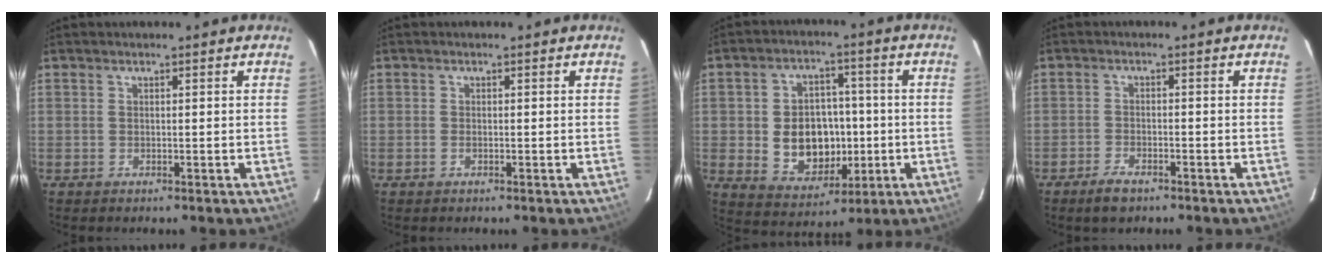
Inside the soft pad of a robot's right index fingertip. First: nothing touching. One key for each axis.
{"total": 0.7, "fx": -0.3, "fy": 0.3, "fz": 0.6, "tx": -0.012, "ty": 0.000, "tz": -0.005}
{"total": 12.1, "fx": -1.4, "fy": 9.4, "fz": 7.5, "tx": -0.160, "ty": 0.011, "tz": 0.001}
{"total": 4.1, "fx": -3.0, "fy": 1.7, "fz": 2.1, "tx": -0.058, "ty": -0.004, "tz": -0.057}